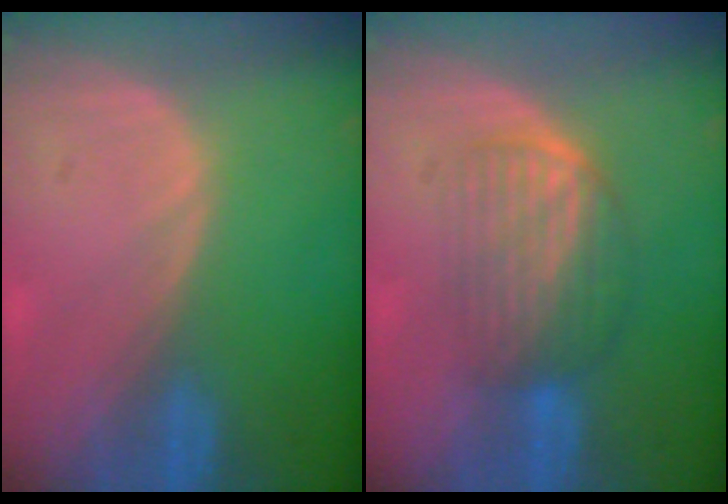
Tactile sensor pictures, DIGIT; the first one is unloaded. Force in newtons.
{"total": 6.0, "press": 5.8, "slide": 1.5}